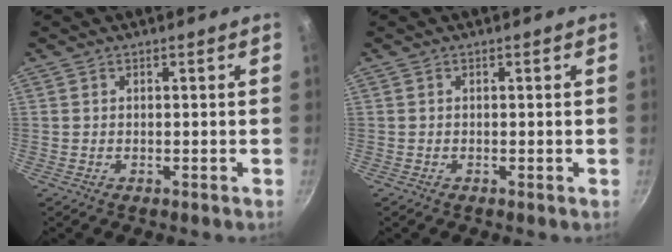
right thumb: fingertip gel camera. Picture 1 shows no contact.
{"total": 0.0}